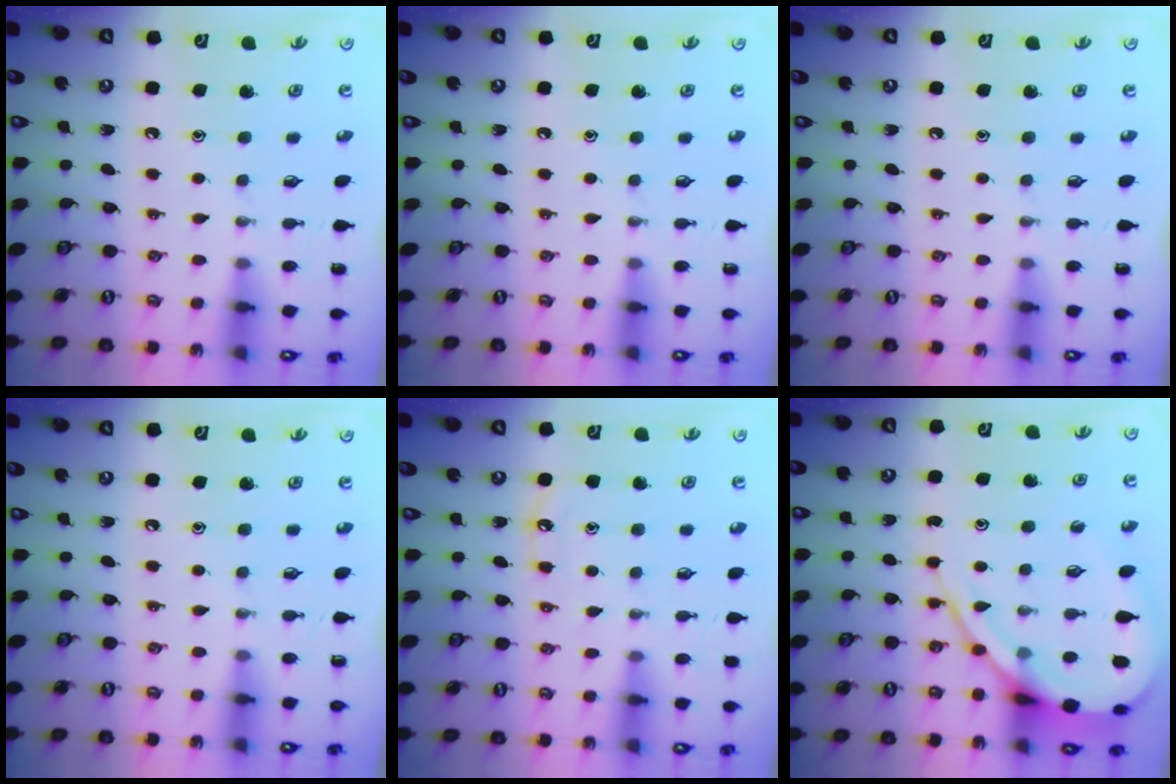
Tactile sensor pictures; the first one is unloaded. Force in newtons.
{"total": 0.0}
{"total": 0.0}
{"total": 0.0}
{"total": 5.1, "press": 5.1, "slide": 0.5}
{"total": 12.1, "press": 12.1, "slide": 0.9}